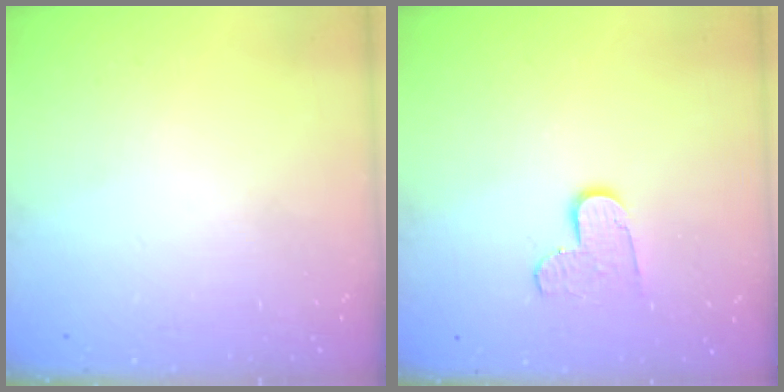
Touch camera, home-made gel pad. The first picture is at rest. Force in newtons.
{"total": 7.0, "press": 7.0, "slide": 0.3}